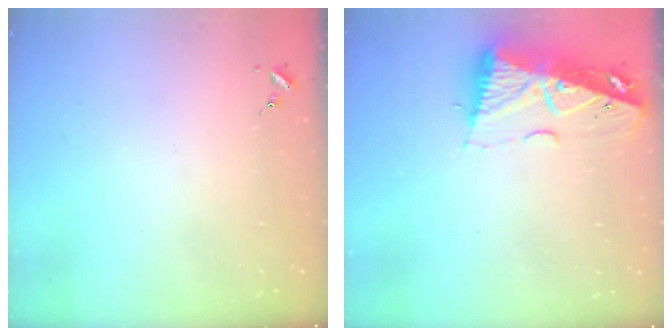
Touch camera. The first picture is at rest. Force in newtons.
{"total": 10.6, "press": 10.5, "slide": 1.1}